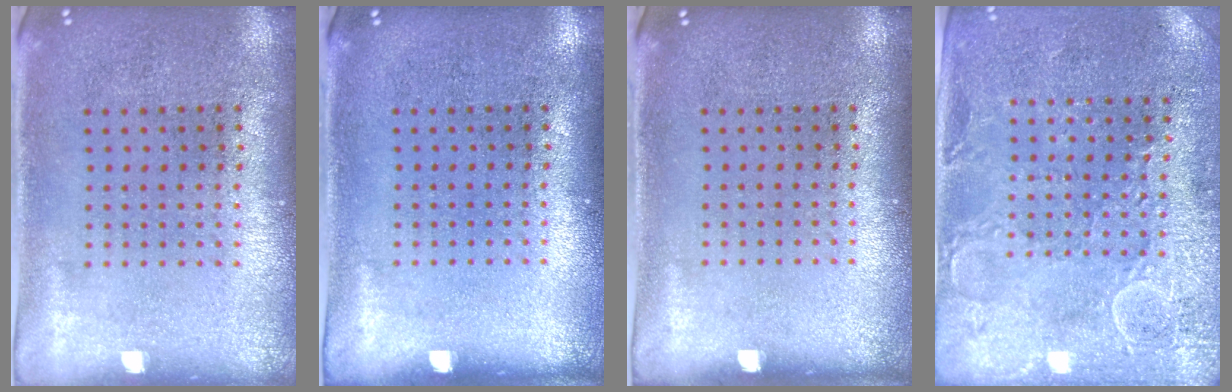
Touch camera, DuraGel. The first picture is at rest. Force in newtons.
{"total": 0.0}
{"total": 0.0}
{"total": 2.8, "press": 2.7, "slide": 0.7}